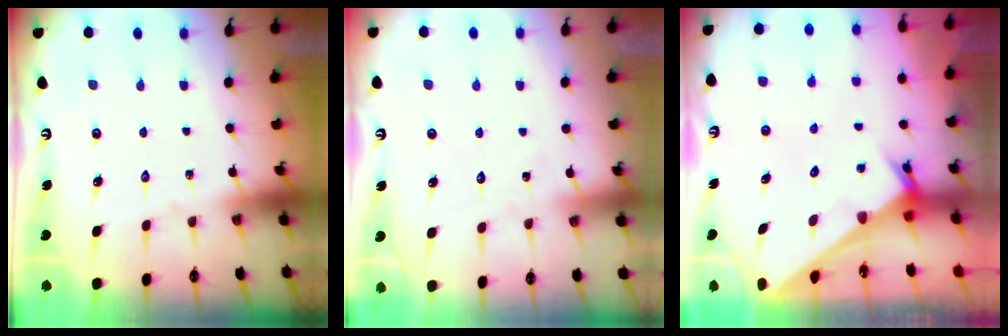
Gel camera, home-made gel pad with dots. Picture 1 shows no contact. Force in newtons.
{"total": 6.2, "press": 6.2, "slide": 0.5}
{"total": 2.6, "press": 2.6, "slide": 0.1}